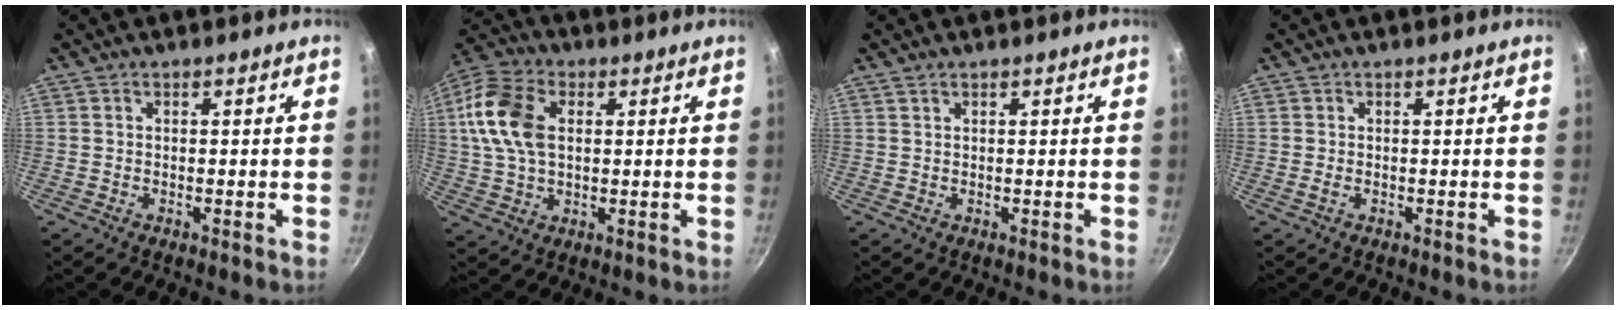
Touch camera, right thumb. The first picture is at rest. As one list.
[{"total": 13.1, "force": [2.4, 8.6, 9.6], "torque": [-0.177, 0.012, 0.036]}, {"total": 0.6, "force": [0.6, 0.1, 0.1], "torque": [-0.003, -0.004, 0.014]}, {"total": 0.5, "force": [-0.1, 0.3, 0.4], "torque": [-0.011, -0.001, -0.002]}]